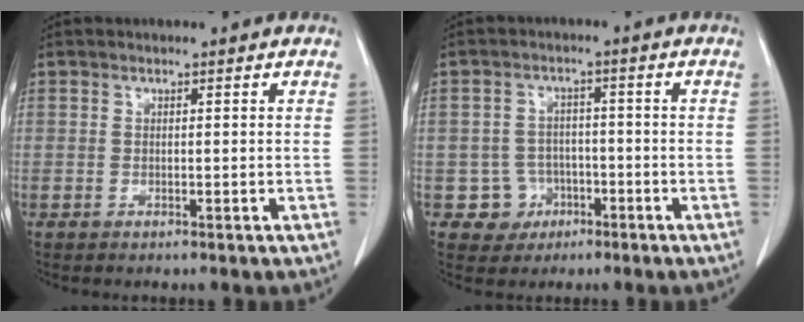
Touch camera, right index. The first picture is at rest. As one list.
[{"total": 4.8, "force": [-1.8, 4.4, 0.0], "torque": [0.008, 0.015, -0.024]}]